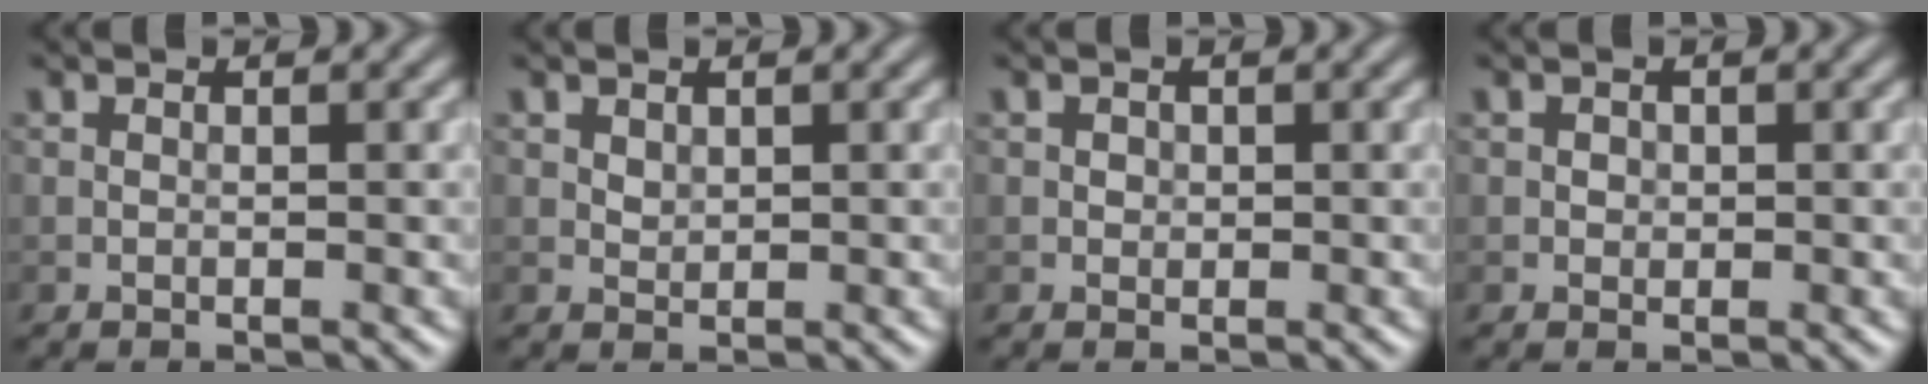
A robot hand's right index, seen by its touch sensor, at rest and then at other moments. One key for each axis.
{"total": 0.9, "fx": 0.5, "fy": 0.6, "fz": 0.4, "tx": -0.009, "ty": -0.003, "tz": 0.013}
{"total": 0.6, "fx": 0.1, "fy": 0.6, "fz": 0.2, "tx": 0.000, "ty": -0.003, "tz": 0.002}
{"total": 0.7, "fx": 0.1, "fy": 0.6, "fz": 0.2, "tx": -0.001, "ty": -0.002, "tz": 0.001}